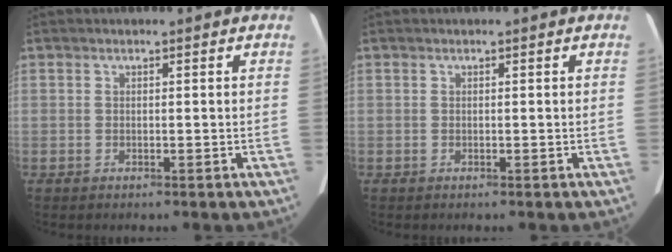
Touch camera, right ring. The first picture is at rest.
{"total": 0.0}